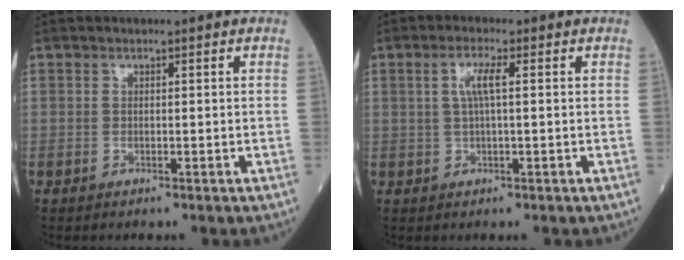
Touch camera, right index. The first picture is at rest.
{"total": 3.2, "force": [0.7, 0.3, 3.1], "torque": [-0.066, 0.008, 0.016]}